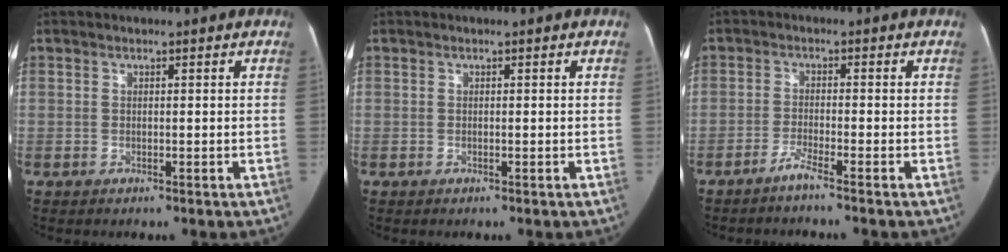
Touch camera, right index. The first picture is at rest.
{"total": 0.0}
{"total": 2.6, "force": [-2.2, -0.4, 1.2], "torque": [-0.028, -0.004, -0.048]}